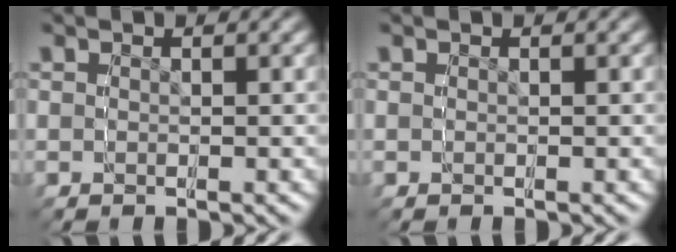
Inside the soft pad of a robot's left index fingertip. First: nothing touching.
{"total": 0.0}